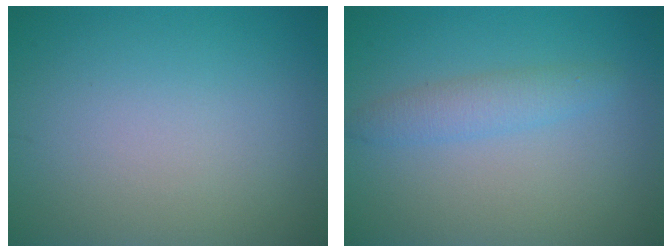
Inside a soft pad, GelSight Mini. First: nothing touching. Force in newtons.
{"total": 2.2, "press": 2.2, "slide": 0.1}